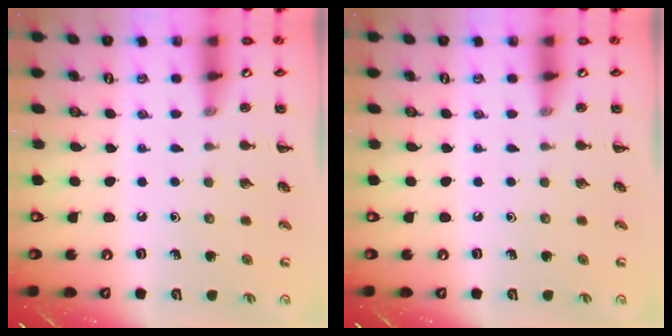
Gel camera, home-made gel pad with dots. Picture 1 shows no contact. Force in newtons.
{"total": 0.0}